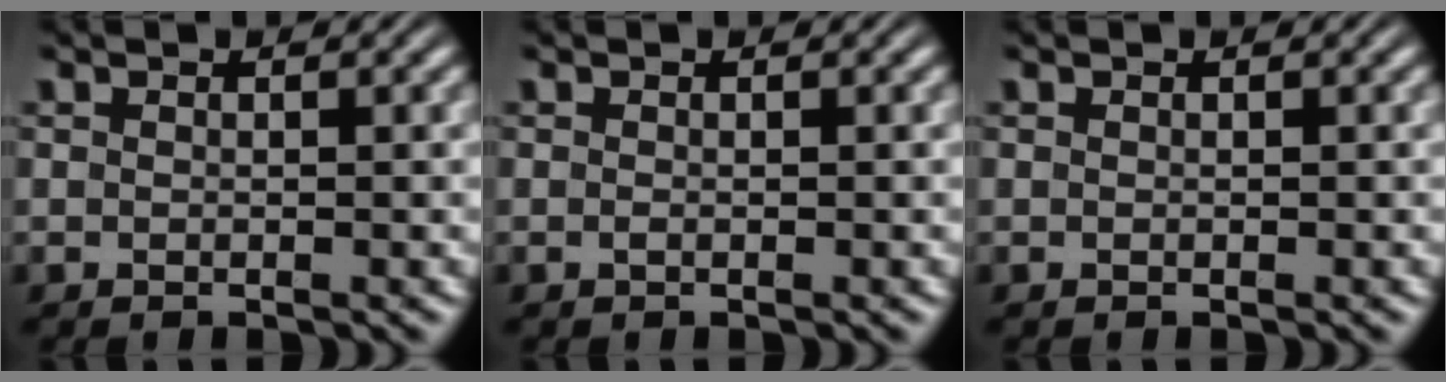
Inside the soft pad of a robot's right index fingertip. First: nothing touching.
{"total": 0.0}
{"total": 0.0}